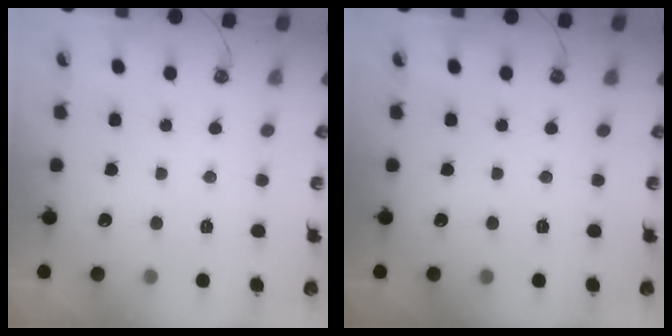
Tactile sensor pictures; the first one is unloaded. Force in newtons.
{"total": 0.0}